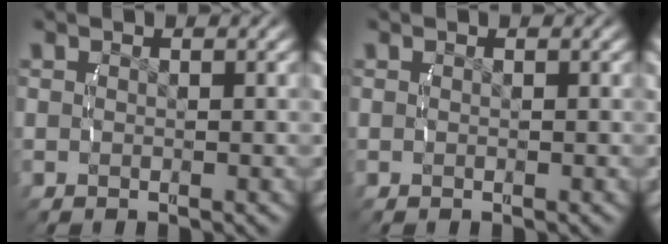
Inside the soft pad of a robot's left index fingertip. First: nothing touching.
{"total": 0.0}